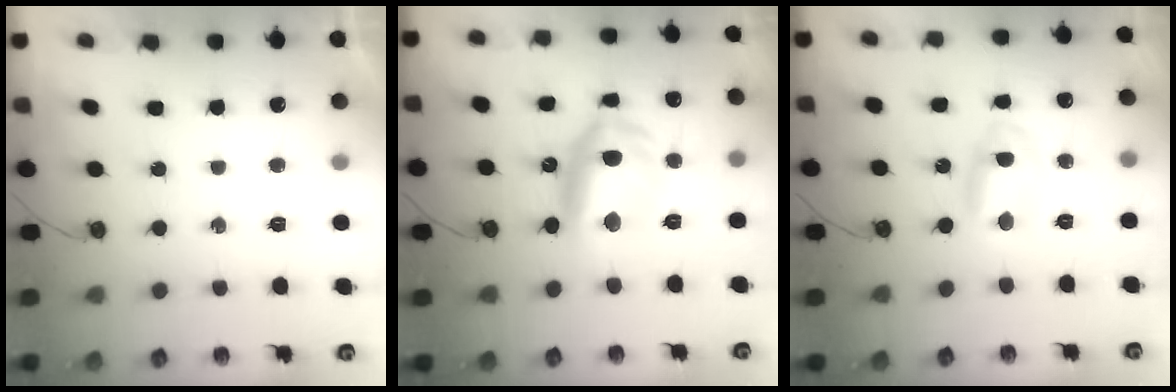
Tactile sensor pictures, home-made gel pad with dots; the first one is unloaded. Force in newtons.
{"total": 11.4, "press": 11.4, "slide": 1.3}
{"total": 3.6, "press": 3.5, "slide": 0.9}